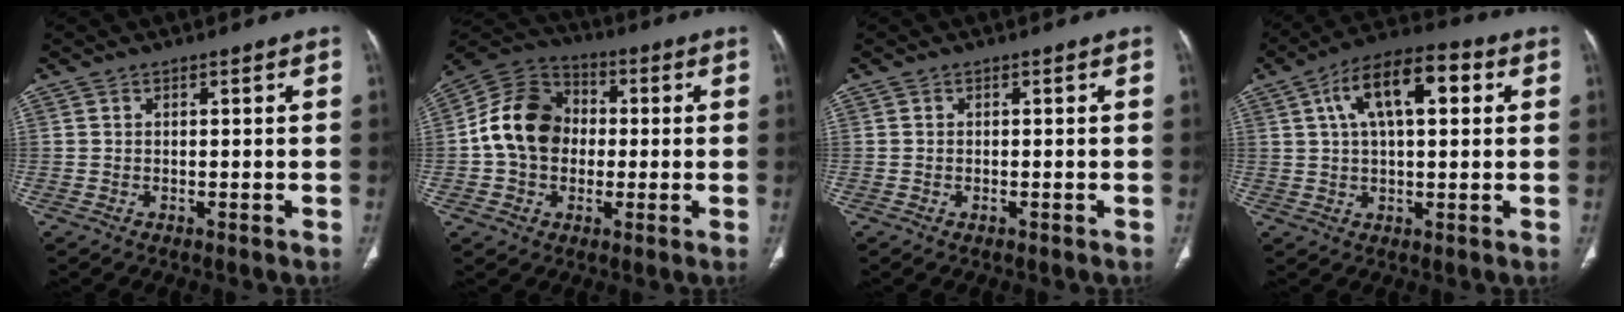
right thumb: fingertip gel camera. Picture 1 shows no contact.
{"total": 13.9, "force": [-0.1, 11.1, 8.4], "torque": [-0.131, 0.031, -0.013]}
{"total": 0.6, "force": [-0.3, 0.4, 0.4], "torque": [-0.010, 0.004, -0.002]}
{"total": 13.6, "force": [4.1, 6.1, 11.4], "torque": [-0.185, 0.022, 0.061]}